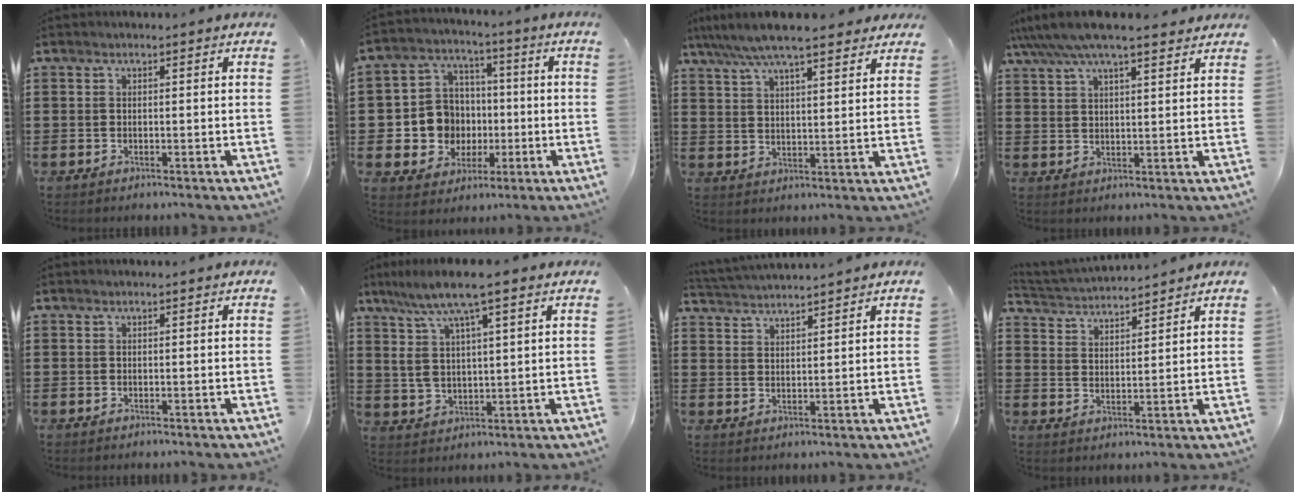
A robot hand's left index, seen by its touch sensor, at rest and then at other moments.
{"total": 9.1, "force": [-0.4, 8.7, 2.5], "torque": [-0.085, 0.012, 0.004]}
{"total": 7.7, "force": [6.7, 1.1, 3.8], "torque": [-0.094, -0.018, 0.120]}
{"total": 6.9, "force": [5.8, 1.1, 3.6], "torque": [-0.087, -0.010, 0.103]}
{"total": 0.0}
{"total": 9.3, "force": [5.6, 2.0, 7.1], "torque": [-0.148, -0.008, 0.096]}
{"total": 2.5, "force": [2.5, -0.3, -0.1], "torque": [-0.008, -0.009, 0.046]}
{"total": 3.1, "force": [3.1, -0.1, -0.2], "torque": [-0.013, -0.018, 0.053]}